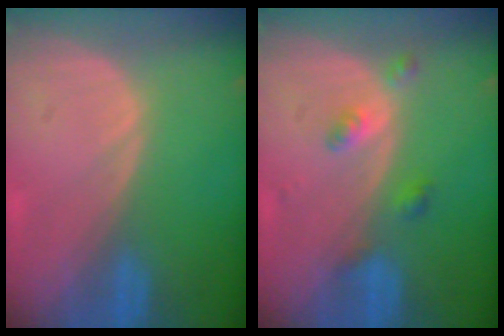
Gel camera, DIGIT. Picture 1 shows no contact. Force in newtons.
{"total": 3.1, "press": 3.1, "slide": 0.2}